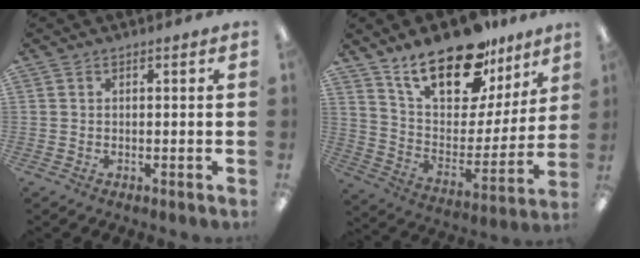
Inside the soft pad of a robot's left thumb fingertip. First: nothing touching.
{"total": 22.4, "force": [15.9, 10.0, 12.2], "torque": [-0.198, -0.098, 0.280]}